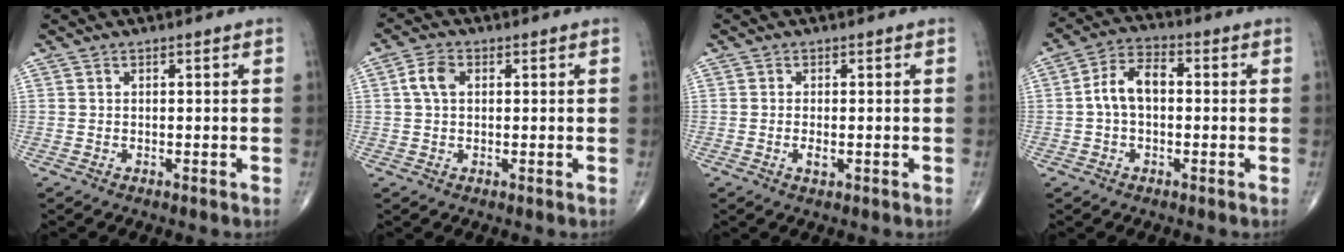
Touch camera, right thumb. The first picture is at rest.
{"total": 4.0, "force": [0.8, 2.6, 2.9], "torque": [-0.062, 0.008, 0.013]}
{"total": 1.7, "force": [-0.4, 0.7, 1.5], "torque": [-0.026, -0.001, -0.007]}
{"total": 7.5, "force": [0.0, 4.6, 5.9], "torque": [-0.104, 0.025, -0.010]}